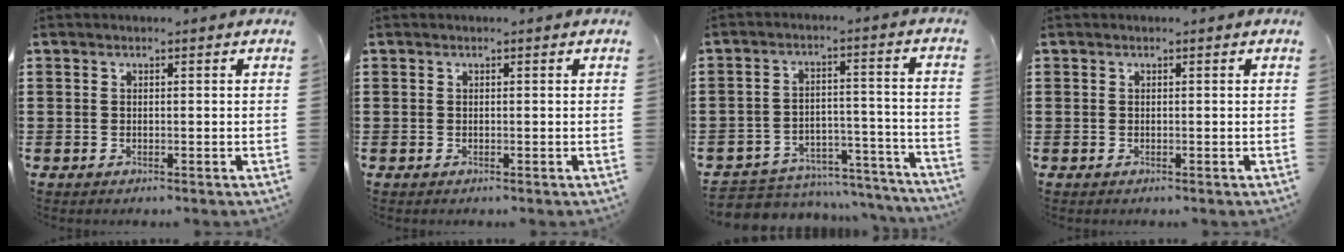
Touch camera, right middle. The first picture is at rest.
{"total": 0.0}
{"total": 5.4, "force": [-5.3, 1.2, 0.6], "torque": [-0.009, 0.017, -0.106]}
{"total": 0.0}